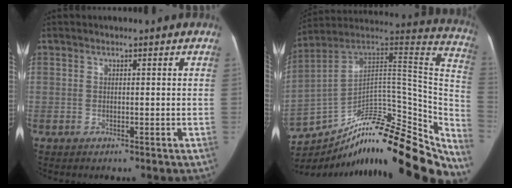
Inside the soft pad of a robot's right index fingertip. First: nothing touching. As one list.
[{"total": 28.2, "force": [-22.5, 7.4, 15.3], "torque": [-0.160, 0.056, -0.326]}]